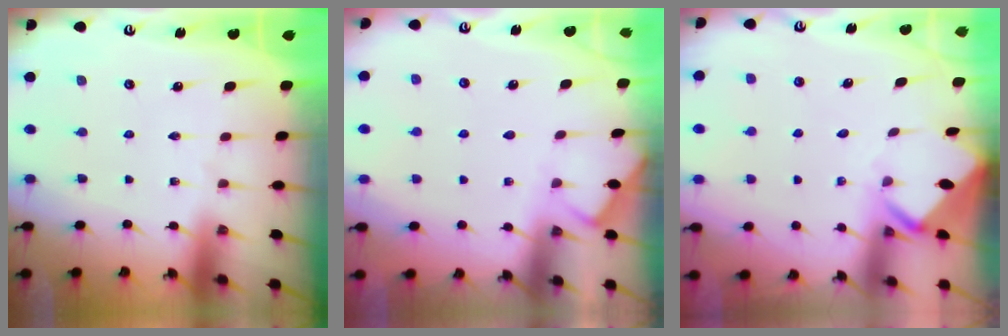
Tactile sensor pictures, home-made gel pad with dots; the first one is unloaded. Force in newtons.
{"total": 3.0, "press": 2.9, "slide": 0.5}
{"total": 3.0, "press": 3.0, "slide": 0.1}